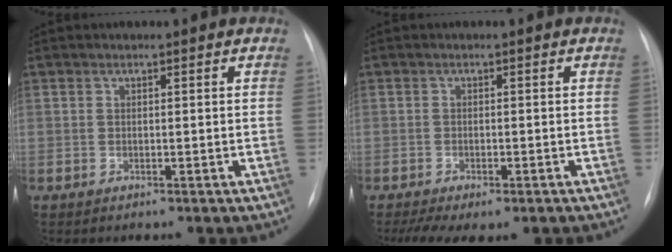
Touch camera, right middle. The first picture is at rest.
{"total": 7.7, "force": [-5.6, 2.8, 4.6], "torque": [-0.070, -0.005, -0.078]}